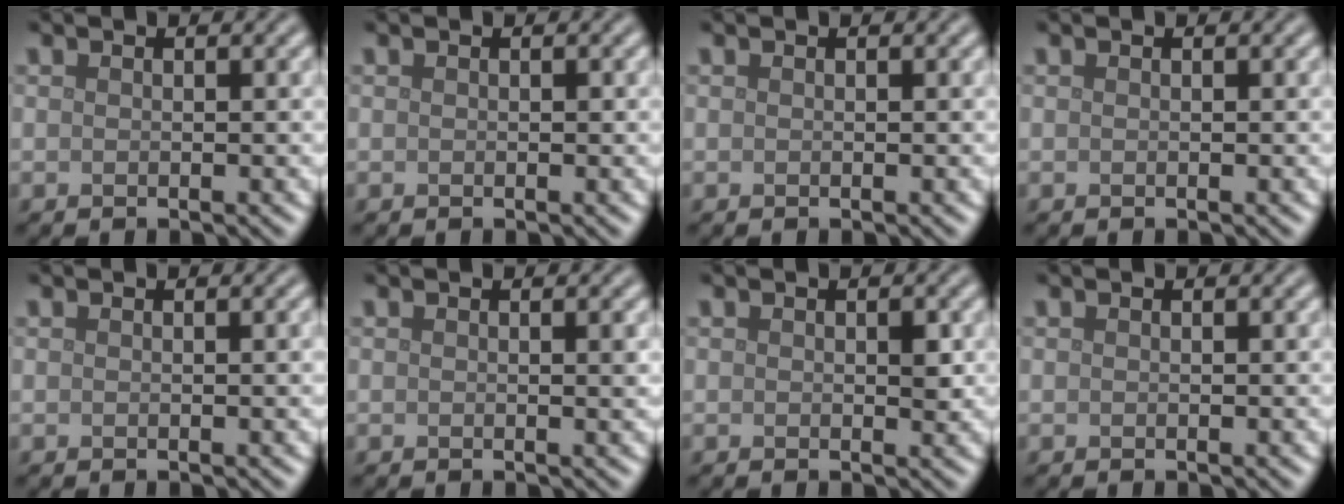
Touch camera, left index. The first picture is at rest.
{"total": 0.0}
{"total": 0.0}
{"total": 0.0}
{"total": 0.6, "force": [0.1, 0.1, 0.6], "torque": [-0.007, 0.002, 0.001]}
{"total": 0.6, "force": [0.1, 0.0, 0.6], "torque": [-0.007, 0.000, 0.000]}
{"total": 1.1, "force": [0.1, 0.6, 0.9], "torque": [-0.009, -0.003, 0.001]}
{"total": 0.0}